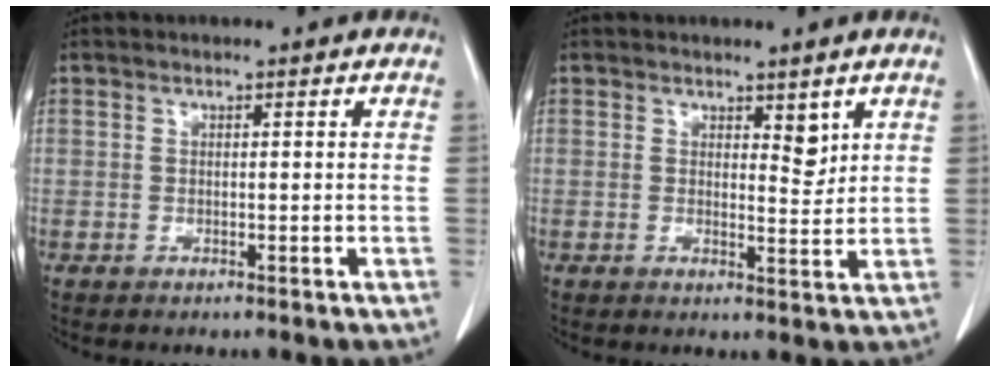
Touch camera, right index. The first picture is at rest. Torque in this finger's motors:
{"motor_torque": [0.07, 0.07, 0.00, 0.00]}